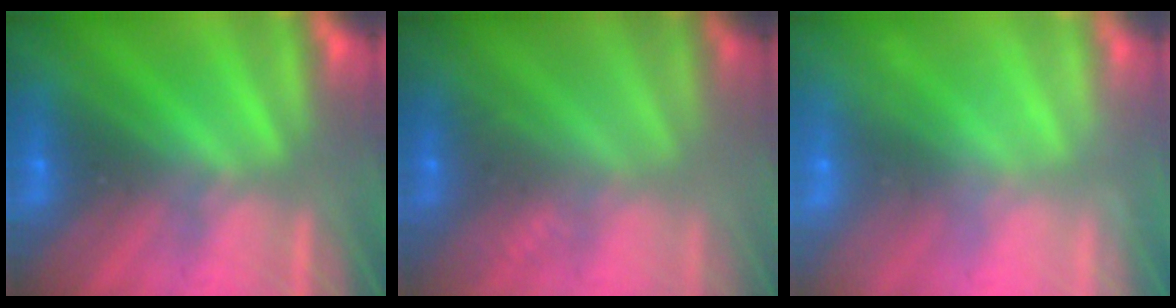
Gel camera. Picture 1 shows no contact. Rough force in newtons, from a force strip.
{"total": 2.5}
{"total": 2.4}